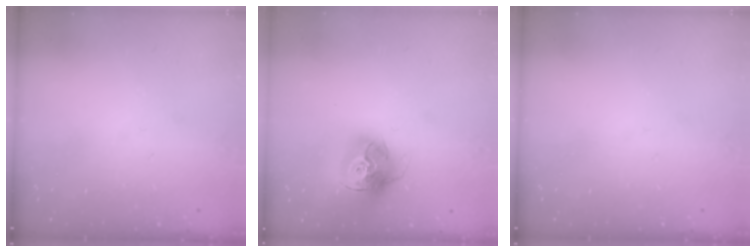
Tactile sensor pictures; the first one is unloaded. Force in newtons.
{"total": 15.4, "press": 15.3, "slide": 1.5}
{"total": 0.0}